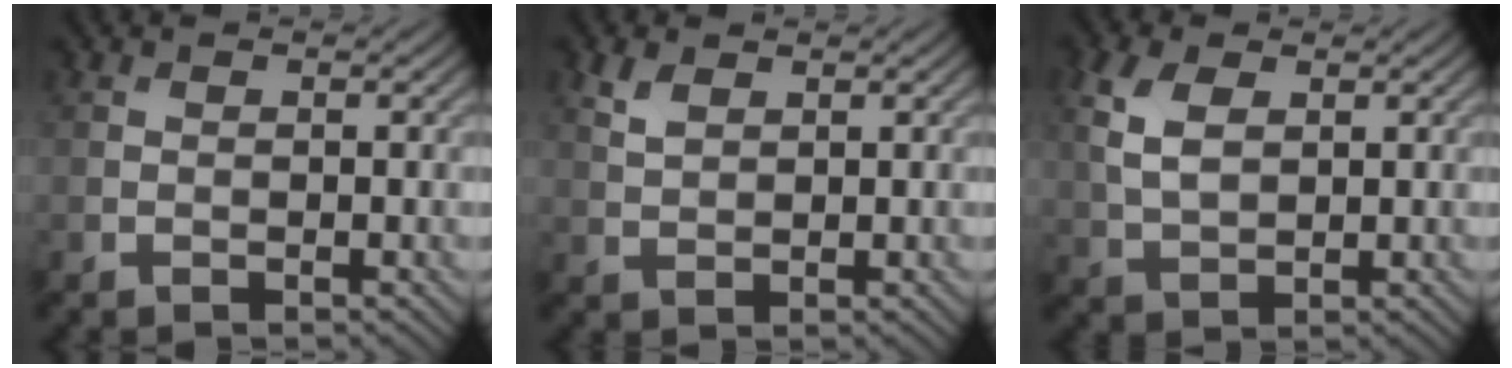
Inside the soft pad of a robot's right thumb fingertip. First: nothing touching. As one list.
[{"total": 2.4, "force": [1.5, 1.2, 1.4], "torque": [-0.041, 0.002, 0.032]}, {"total": 5.4, "force": [1.7, 3.2, 4.0], "torque": [-0.108, 0.006, 0.031]}]